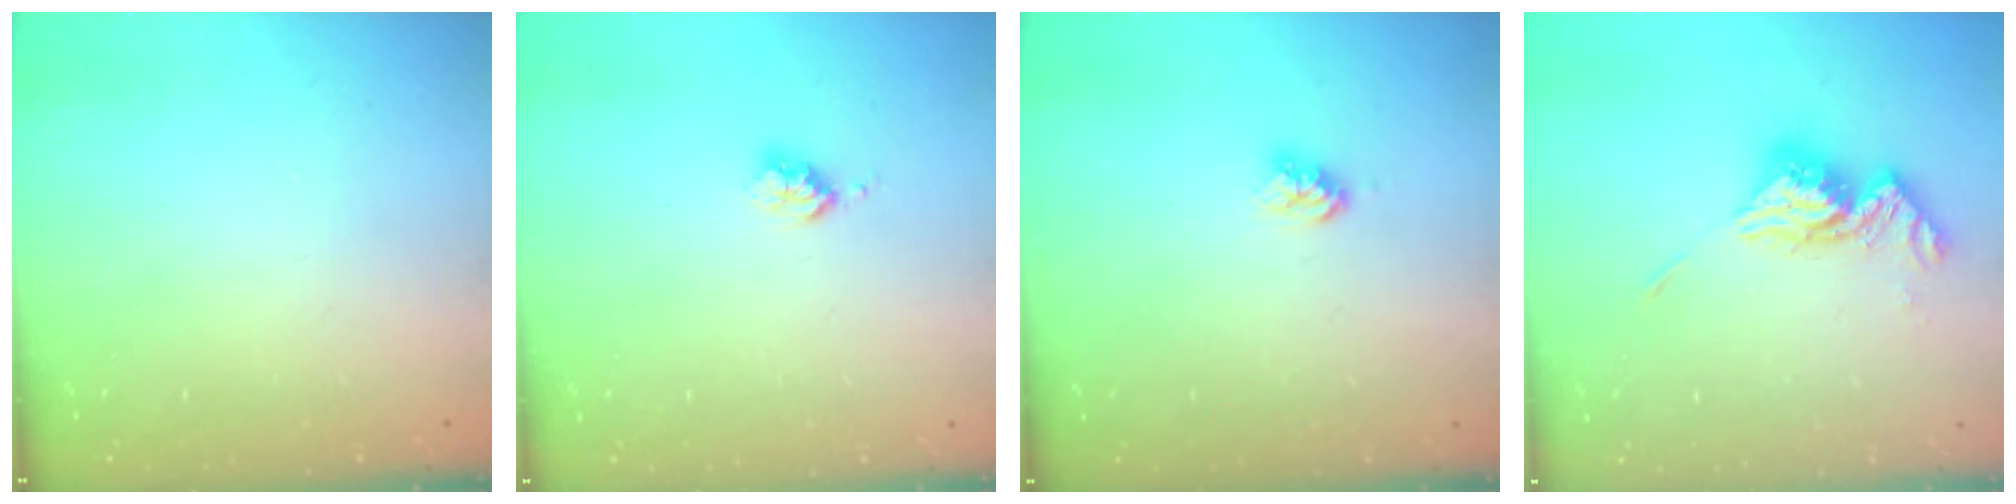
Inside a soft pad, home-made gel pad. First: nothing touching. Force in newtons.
{"total": 2.5, "press": 2.5, "slide": 0.3}
{"total": 3.9, "press": 3.8, "slide": 0.5}
{"total": 12.3, "press": 12.3, "slide": 1.3}